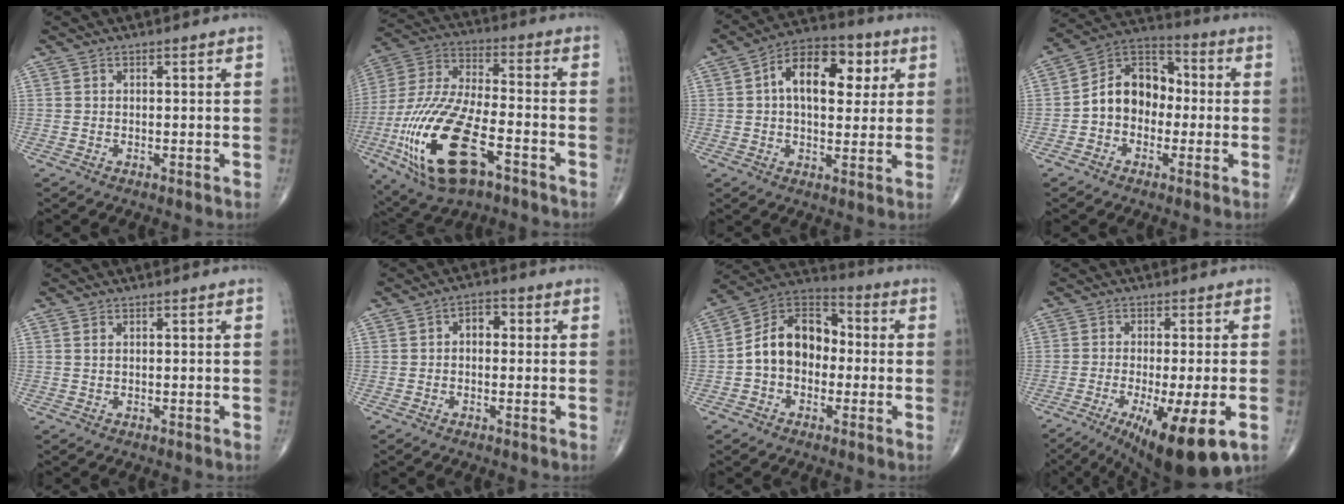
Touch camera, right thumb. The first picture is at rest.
{"total": 23.7, "force": [-9.2, 10.0, 19.4], "torque": [-0.433, 0.016, -0.161]}
{"total": 14.7, "force": [3.6, 8.6, 11.3], "torque": [-0.146, 0.015, 0.050]}
{"total": 12.2, "force": [-1.0, 9.2, 7.8], "torque": [-0.097, 0.041, -0.033]}
{"total": 0.6, "force": [0.3, 0.3, 0.4], "torque": [-0.010, 0.006, 0.008]}
{"total": 3.9, "force": [0.4, 2.6, 2.9], "torque": [-0.025, 0.015, -0.001]}
{"total": 13.7, "force": [-0.9, 10.0, 9.3], "torque": [-0.130, 0.043, -0.032]}
{"total": 15.0, "force": [-6.3, 3.4, 13.2], "torque": [-0.182, -0.017, -0.086]}